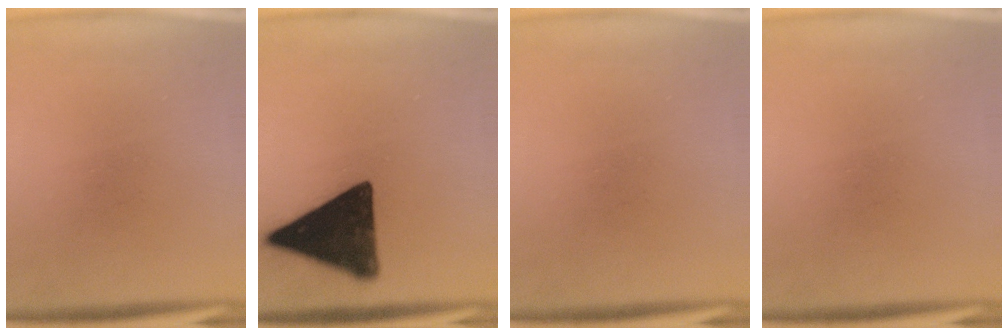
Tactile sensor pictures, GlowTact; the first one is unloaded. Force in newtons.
{"total": 16.3}
{"total": 0.0}
{"total": 0.0}